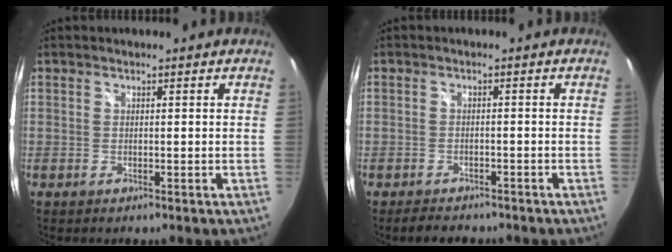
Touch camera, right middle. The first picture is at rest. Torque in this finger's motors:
{"motor_torque": [0.35, -0.78, -0.14, -0.06]}